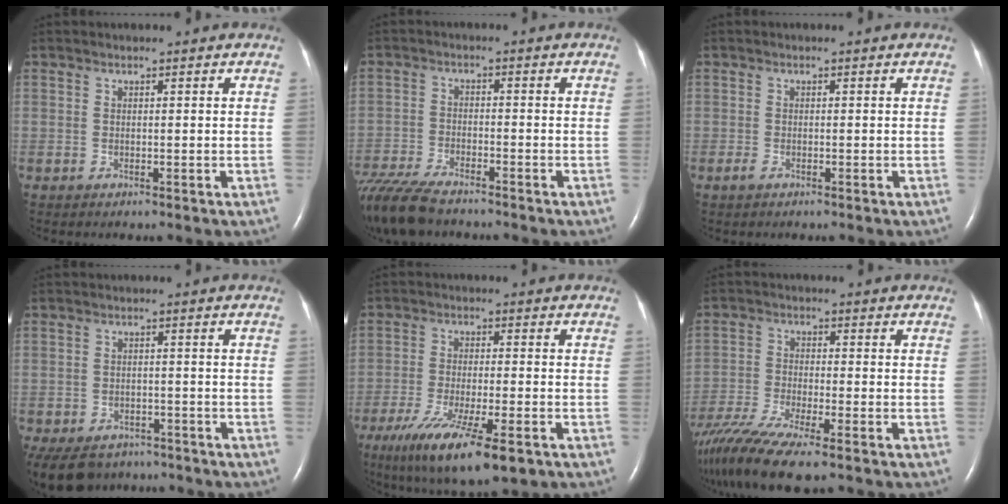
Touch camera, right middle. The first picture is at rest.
{"total": 11.4, "force": [-9.7, 2.2, 5.6], "torque": [-0.109, -0.025, -0.166]}
{"total": 0.9, "force": [-0.6, 0.3, 0.6], "torque": [-0.020, -0.002, -0.010]}
{"total": 11.9, "force": [-9.0, 7.0, 3.7], "torque": [-0.096, -0.009, -0.114]}
{"total": 14.2, "force": [-8.6, 2.8, 10.9], "torque": [-0.185, -0.038, -0.138]}
{"total": 12.9, "force": [-10.1, 0.9, 8.0], "torque": [-0.161, -0.033, -0.177]}